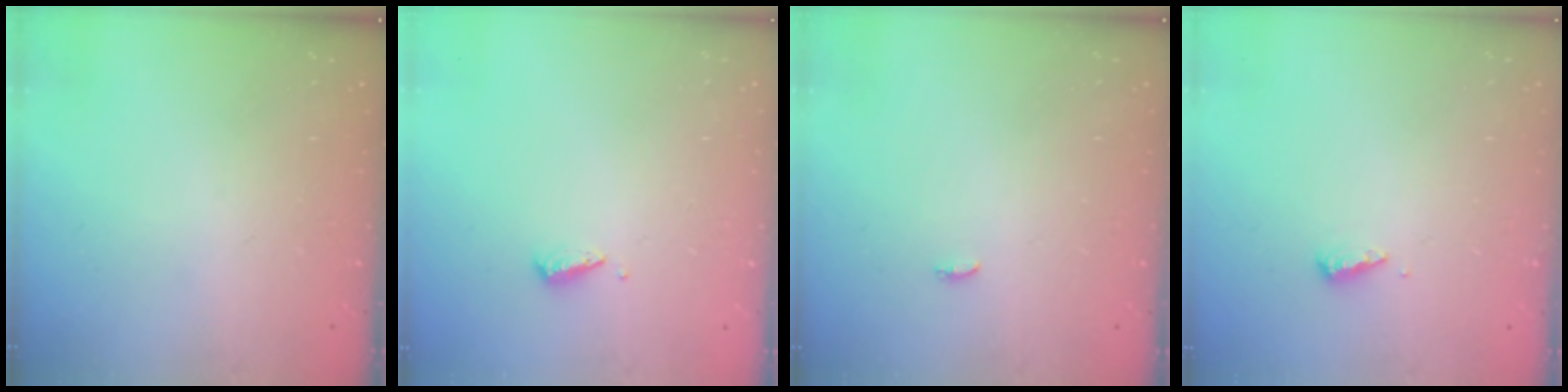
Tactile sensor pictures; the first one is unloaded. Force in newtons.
{"total": 2.9, "press": 2.9, "slide": 0.4}
{"total": 5.6, "press": 3.4, "slide": 4.4}
{"total": 3.2, "press": 3.1, "slide": 0.3}